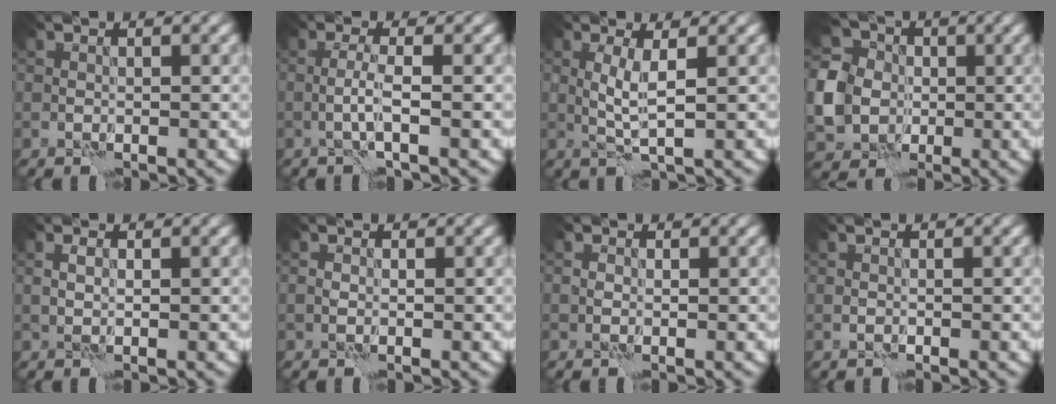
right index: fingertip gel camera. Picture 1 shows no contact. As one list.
[{"total": 2.2, "force": [-0.4, 0.2, 2.1], "torque": [-0.044, 0.003, -0.013]}, {"total": 2.5, "force": [0.5, 0.3, 2.4], "torque": [-0.054, 0.000, 0.010]}, {"total": 6.8, "force": [-0.7, 6.0, 3.2], "torque": [-0.081, 0.007, -0.015]}, {"total": 0.9, "force": [0.3, 0.4, 0.7], "torque": [-0.019, 0.002, 0.004]}, {"total": 0.6, "force": [0.0, 0.5, 0.4], "torque": [-0.011, -0.002, -0.001]}, {"total": 0.5, "force": [0.0, 0.5, 0.2], "torque": [-0.004, 0.001, -0.001]}, {"total": 0.0}]